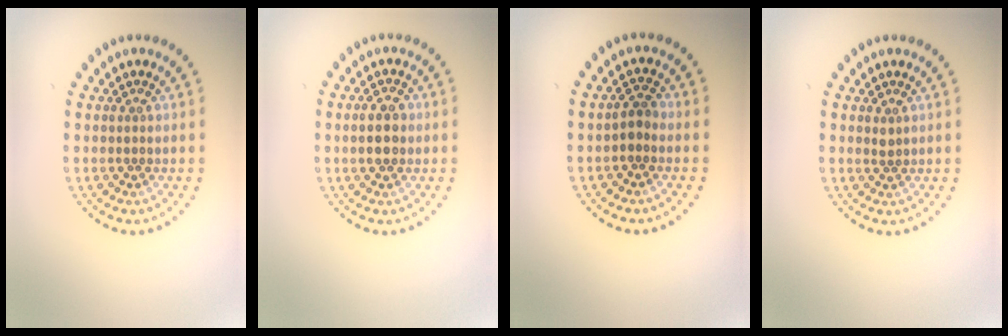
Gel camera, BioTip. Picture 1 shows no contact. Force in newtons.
{"total": 2.5, "press": 2.5, "slide": 0.1}
{"total": 1.3, "press": 1.2, "slide": 0.6}
{"total": 0.6, "press": 0.5, "slide": 0.3}